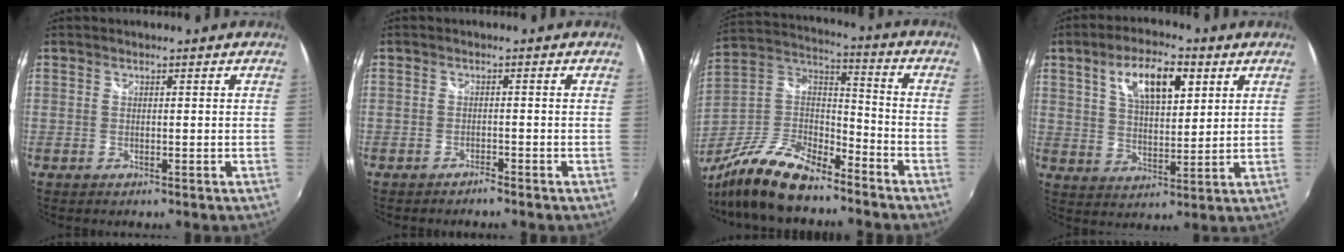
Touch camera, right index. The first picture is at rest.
{"total": 1.4, "force": [-1.4, 0.1, 0.2], "torque": [-0.010, -0.004, -0.027]}
{"total": 18.3, "force": [-13.8, 6.1, 10.3], "torque": [-0.230, -0.012, -0.260]}
{"total": 11.3, "force": [5.1, 4.6, 8.9], "torque": [-0.155, 0.019, 0.090]}